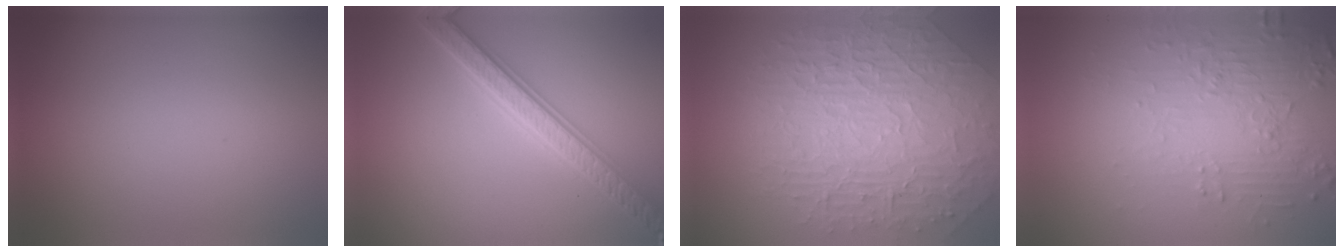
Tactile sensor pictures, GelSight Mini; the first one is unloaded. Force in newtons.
{"total": 5.4, "press": 5.3, "slide": 1.0}
{"total": 10.2, "press": 6.6, "slide": 7.7}
{"total": 6.0, "press": 3.9, "slide": 4.6}